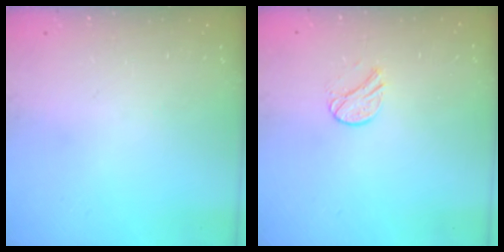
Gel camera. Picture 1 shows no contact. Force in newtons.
{"total": 7.2, "press": 7.1, "slide": 0.5}